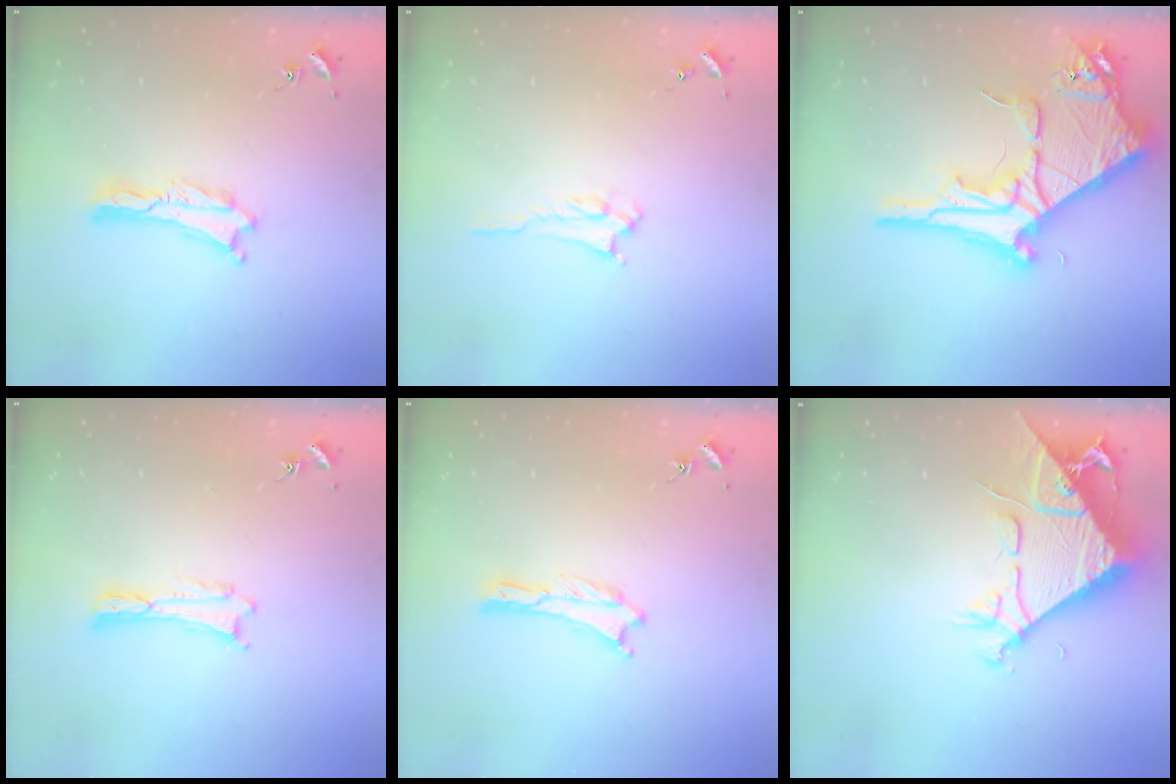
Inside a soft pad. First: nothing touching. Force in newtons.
{"total": 2.2, "press": 2.2, "slide": 0.3}
{"total": 10.9, "press": 10.9, "slide": 1.1}
{"total": 0.0}
{"total": 0.0}
{"total": 9.8, "press": 9.7, "slide": 1.1}